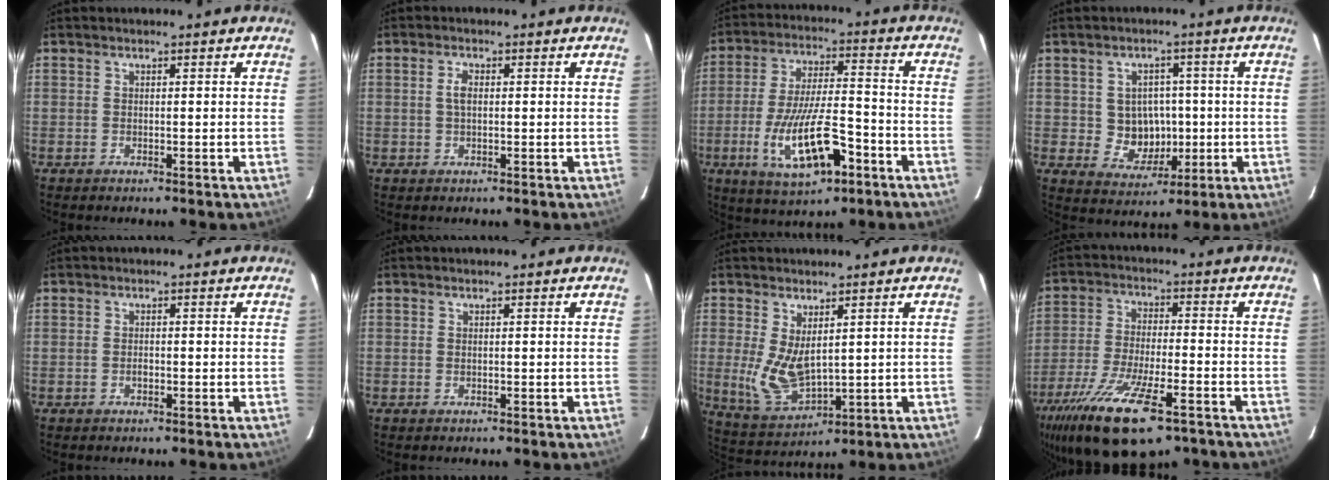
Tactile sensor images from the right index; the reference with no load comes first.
{"total": 1.9, "force": [0.1, 1.0, 1.7], "torque": [-0.037, 0.004, 0.004]}
{"total": 15.7, "force": [-6.8, 5.1, 13.1], "torque": [-0.265, -0.014, -0.108]}
{"total": 7.1, "force": [-0.1, 6.6, 2.6], "torque": [-0.052, 0.014, 0.015]}
{"total": 0.9, "force": [-0.4, 0.5, 0.6], "torque": [-0.008, 0.004, -0.007]}
{"total": 0.0}
{"total": 8.1, "force": [1.4, 4.1, 6.9], "torque": [-0.138, -0.019, 0.045]}
{"total": 19.4, "force": [-12.4, 5.9, 13.7], "torque": [-0.275, -0.059, -0.213]}